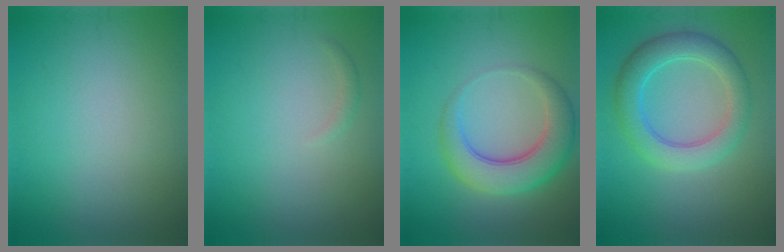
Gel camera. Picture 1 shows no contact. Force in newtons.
{"total": 0.7, "press": 0.7, "slide": 0.0}
{"total": 6.1, "press": 6.1, "slide": 0.2}
{"total": 5.0, "press": 5.0, "slide": 0.1}